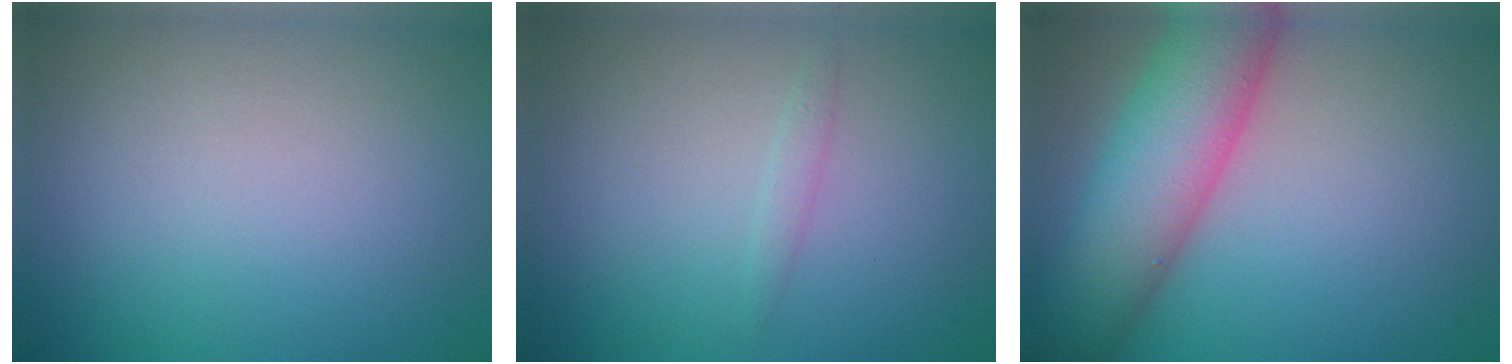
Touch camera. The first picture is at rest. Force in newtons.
{"total": 0.8, "press": 0.8, "slide": 0.1}
{"total": 9.1, "press": 9.1, "slide": 0.3}